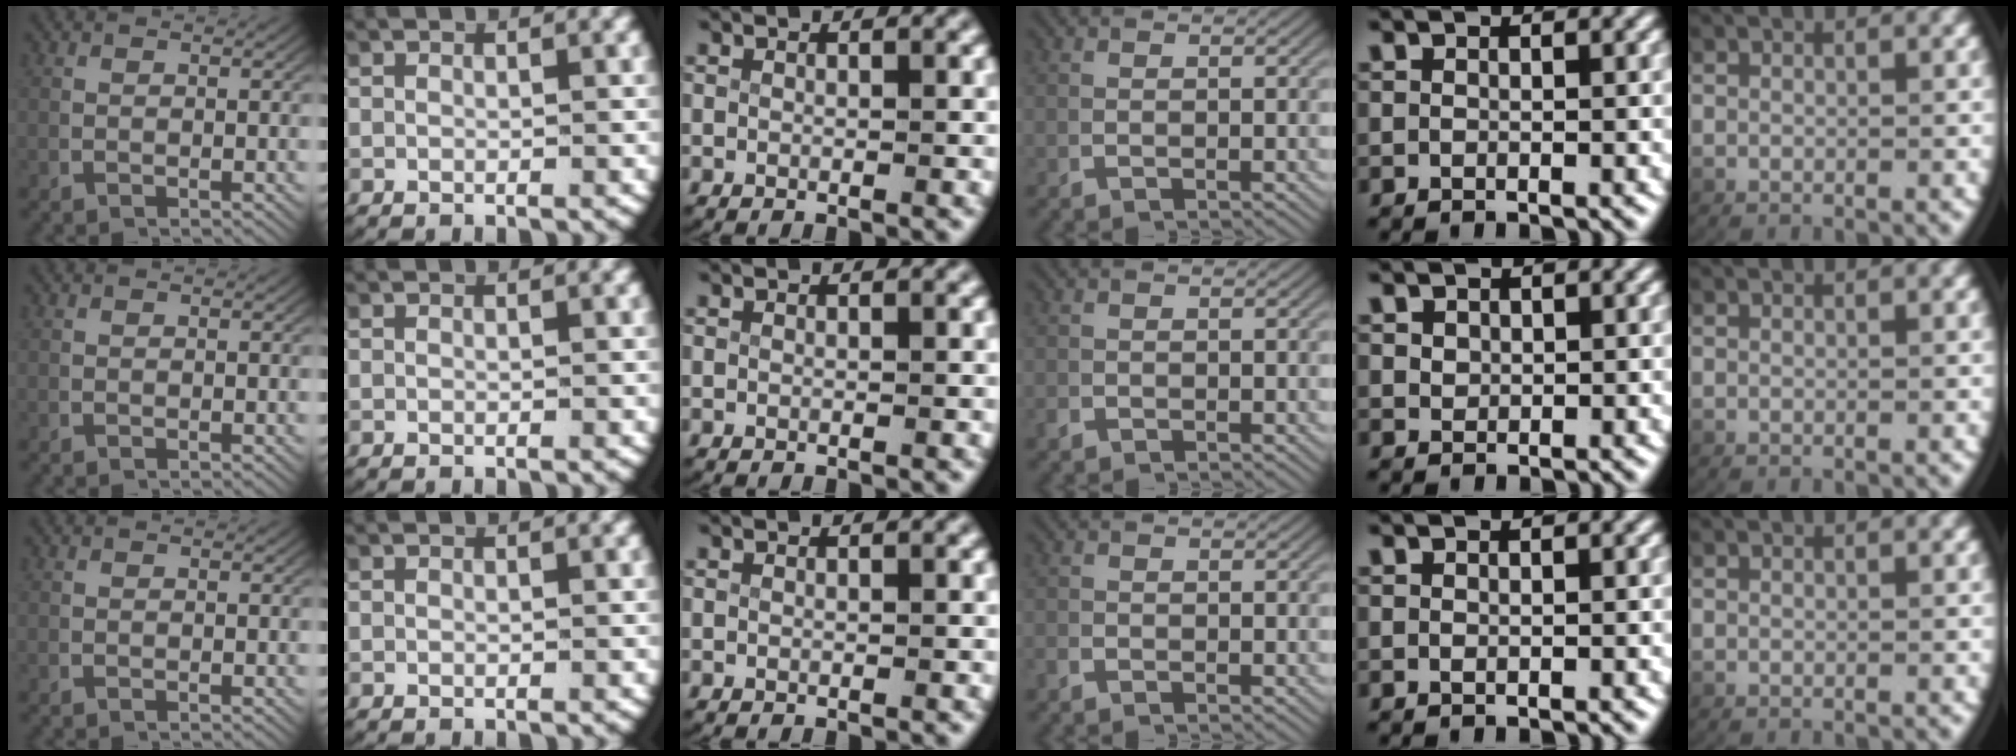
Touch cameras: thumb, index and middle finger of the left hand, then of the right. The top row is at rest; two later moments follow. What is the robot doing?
{"motion": "lift_and_place", "object": "paper"}